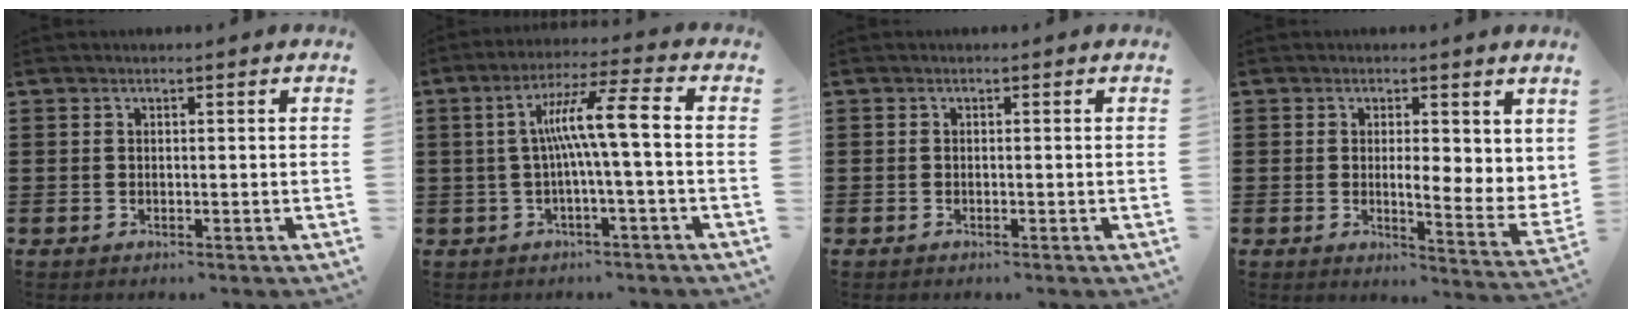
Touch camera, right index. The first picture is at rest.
{"total": 9.1, "force": [-0.1, 0.5, 9.1], "torque": [-0.169, 0.008, -0.009]}
{"total": 0.0}
{"total": 3.5, "force": [1.4, 1.4, 2.9], "torque": [-0.047, -0.012, 0.019]}